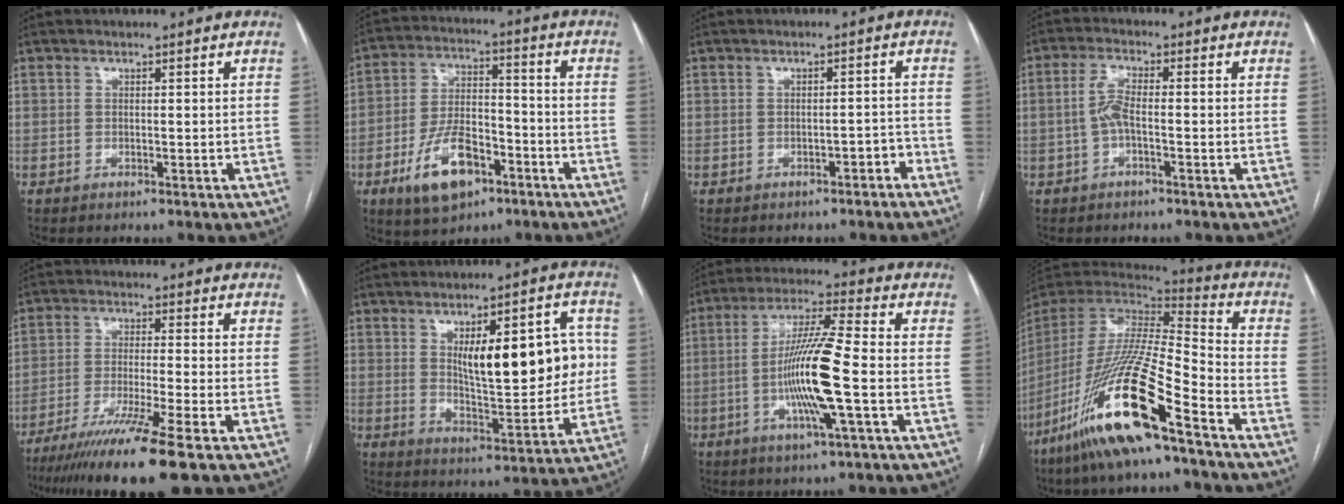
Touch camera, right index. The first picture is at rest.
{"total": 11.8, "force": [-6.1, 5.7, 8.4], "torque": [-0.167, 0.008, -0.102]}
{"total": 2.3, "force": [-1.6, 0.9, 1.3], "torque": [-0.020, 0.007, -0.019]}
{"total": 3.8, "force": [-0.7, 1.0, 3.6], "torque": [-0.077, 0.008, -0.015]}
{"total": 13.0, "force": [-9.0, -1.3, 9.3], "torque": [-0.165, -0.039, -0.148]}
{"total": 15.3, "force": [2.9, 5.1, 14.1], "torque": [-0.193, 0.018, 0.054]}
{"total": 12.8, "force": [-2.7, -0.1, 12.5], "torque": [-0.242, -0.005, -0.058]}
{"total": 21.7, "force": [-13.3, 1.6, 17.1], "torque": [-0.364, -0.052, -0.260]}